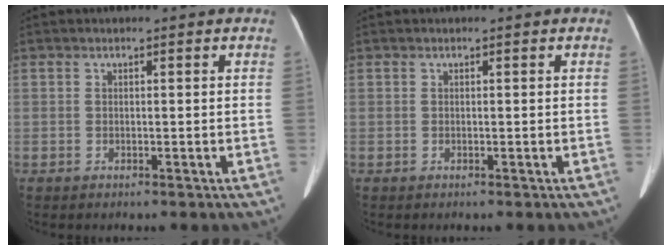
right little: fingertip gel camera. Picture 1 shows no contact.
{"total": 0.0}